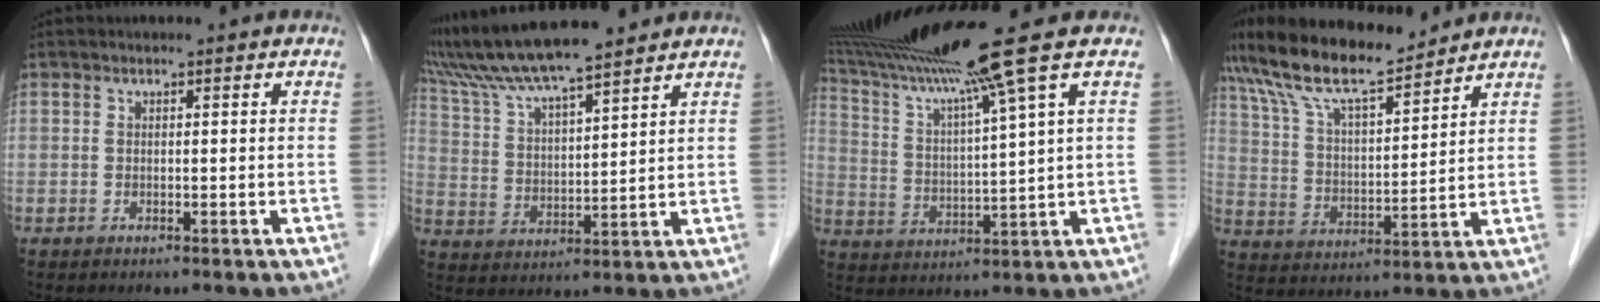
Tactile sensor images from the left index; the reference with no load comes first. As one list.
[{"total": 14.8, "force": [12.9, 0.6, 7.2], "torque": [-0.139, 0.028, 0.234]}, {"total": 14.9, "force": [11.6, -3.6, 8.6], "torque": [-0.150, -0.018, 0.194]}, {"total": 12.0, "force": [10.9, 1.5, 4.8], "torque": [-0.103, 0.010, 0.207]}]